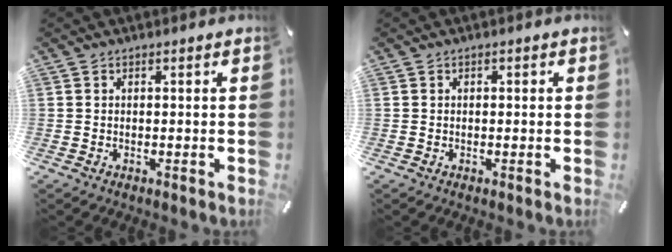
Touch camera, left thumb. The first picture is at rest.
{"total": 0.5, "force": [-0.1, 0.4, 0.4], "torque": [-0.007, 0.000, -0.003]}